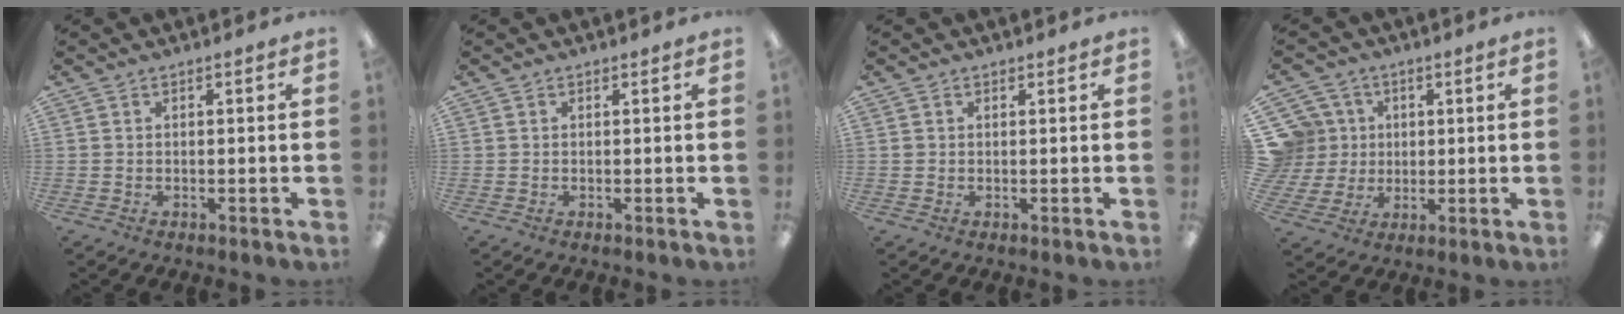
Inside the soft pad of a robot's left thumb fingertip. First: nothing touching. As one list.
[{"total": 0.0}, {"total": 0.9, "force": [0.5, 0.8, 0.1], "torque": [-0.003, 0.004, 0.008]}, {"total": 10.5, "force": [2.9, 9.9, 1.9], "torque": [-0.061, -0.005, 0.065]}]